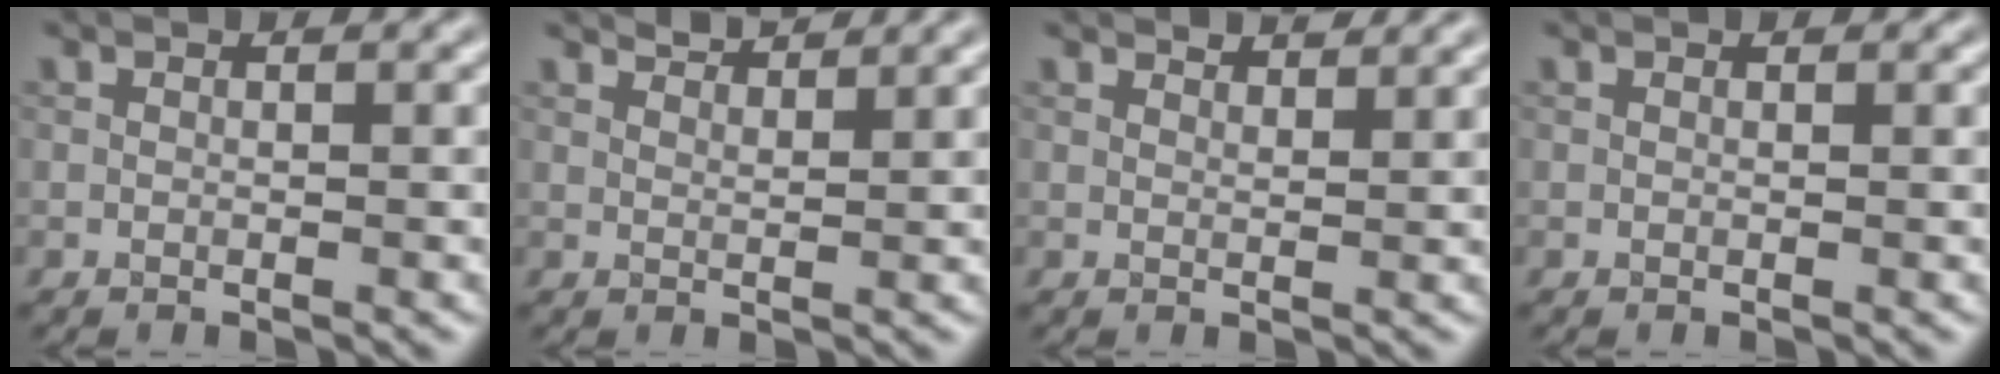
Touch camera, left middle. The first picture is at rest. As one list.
[{"total": 2.4, "force": [2.4, 0.2, 0.5], "torque": [-0.008, 0.000, 0.034]}, {"total": 2.1, "force": [2.1, 0.3, 0.5], "torque": [-0.014, 0.000, 0.029]}, {"total": 0.0}]